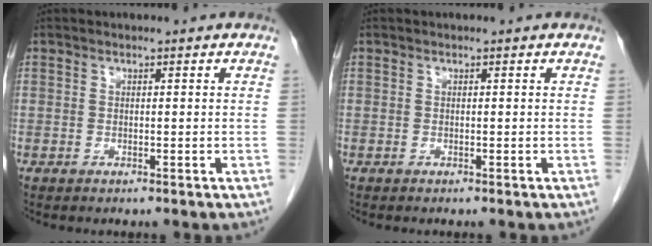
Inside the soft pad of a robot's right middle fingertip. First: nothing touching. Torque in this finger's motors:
{"motor_torque": [-0.35, 0.05, -0.03, -0.01]}